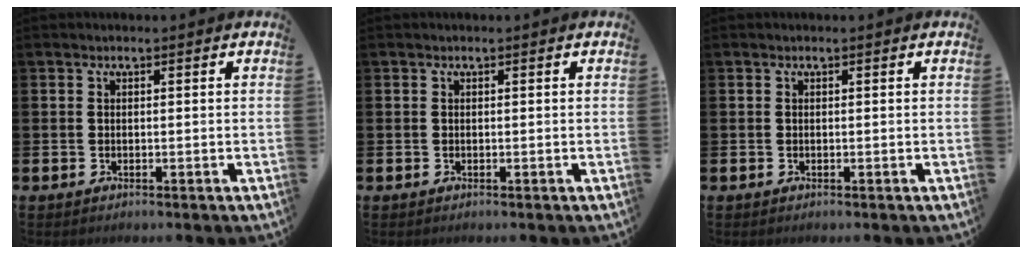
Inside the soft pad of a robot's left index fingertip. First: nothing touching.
{"total": 0.0}
{"total": 0.0}